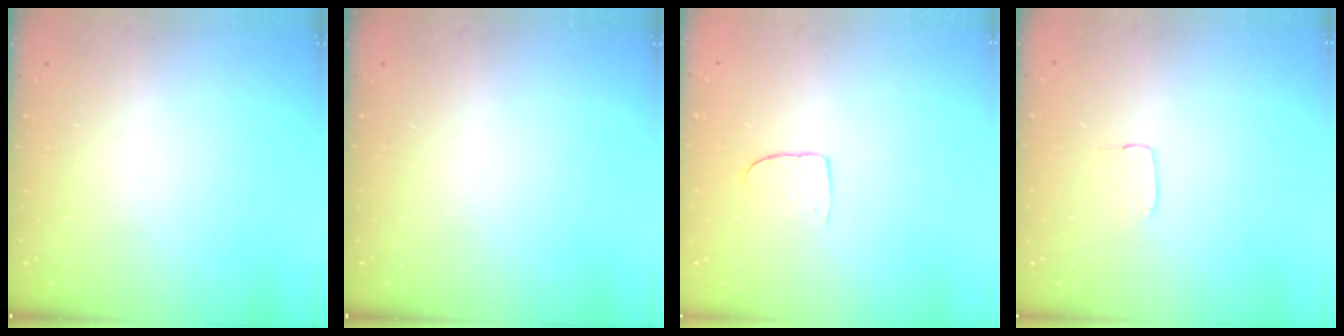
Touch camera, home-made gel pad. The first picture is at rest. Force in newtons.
{"total": 0.0}
{"total": 4.1, "press": 4.1, "slide": 0.3}
{"total": 3.1, "press": 3.1, "slide": 0.2}